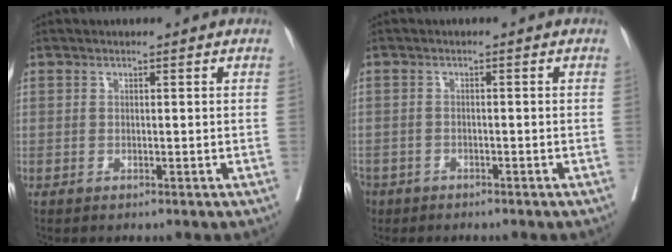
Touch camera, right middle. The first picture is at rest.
{"total": 5.8, "force": [-4.0, 3.9, 1.6], "torque": [-0.051, -0.005, -0.069]}